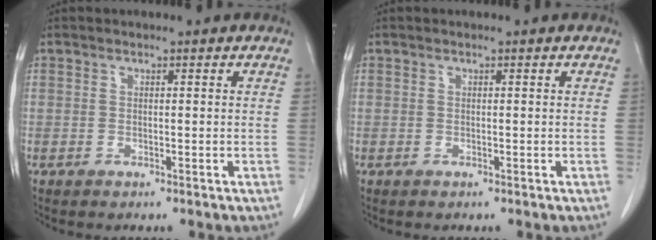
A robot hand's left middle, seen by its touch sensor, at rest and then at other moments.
{"total": 0.0}